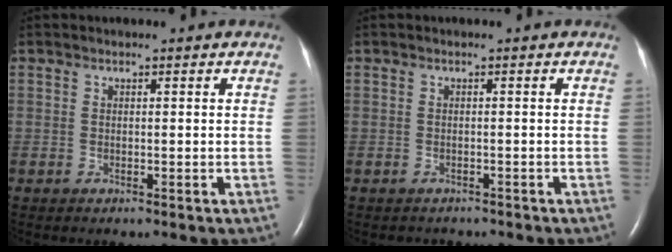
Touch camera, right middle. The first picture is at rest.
{"total": 2.3, "force": [-2.1, 1.0, 0.3], "torque": [-0.010, -0.002, -0.024]}